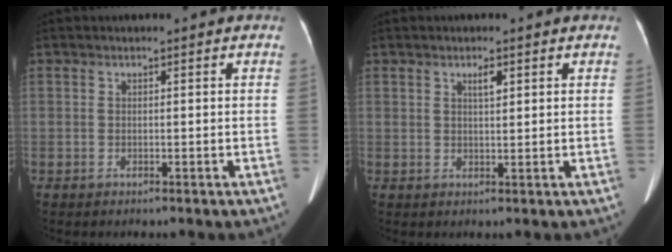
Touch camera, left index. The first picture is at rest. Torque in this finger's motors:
{"motor_torque": [0.30, -0.22, 0.15, 0.04]}